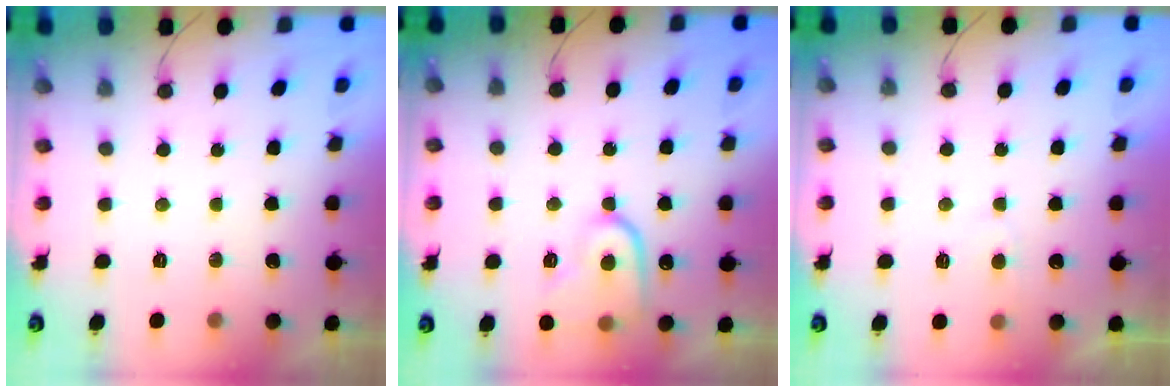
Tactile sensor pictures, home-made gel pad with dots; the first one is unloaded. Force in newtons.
{"total": 11.9, "press": 11.9, "slide": 1.1}
{"total": 2.9, "press": 2.8, "slide": 0.3}